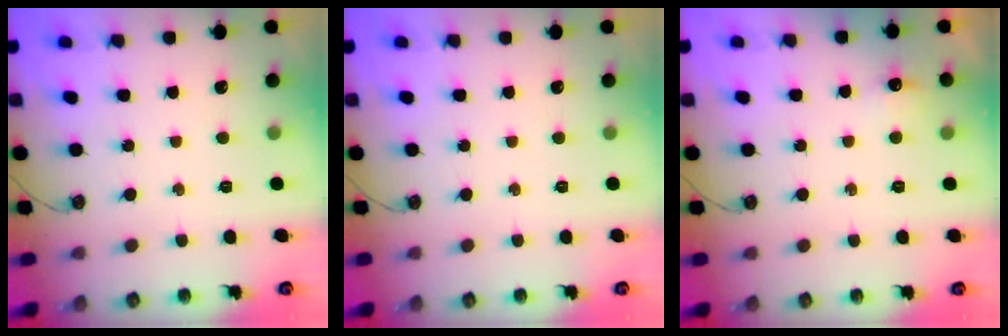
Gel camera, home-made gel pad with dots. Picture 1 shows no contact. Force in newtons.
{"total": 0.0}
{"total": 4.6, "press": 4.5, "slide": 0.7}